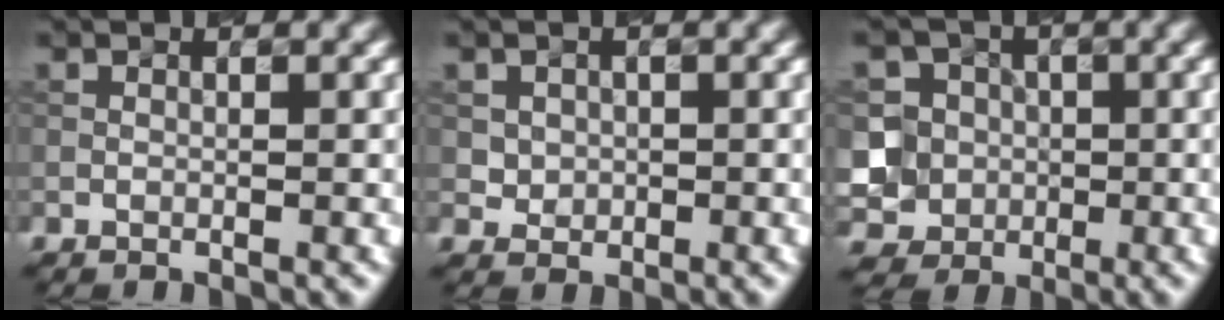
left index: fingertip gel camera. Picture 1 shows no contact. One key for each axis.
{"total": 1.8, "fx": 0.3, "fy": 1.7, "fz": 0.6, "tx": -0.011, "ty": -0.006, "tz": 0.019}
{"total": 9.8, "fx": -1.7, "fy": 9.2, "fz": 2.8, "tx": -0.082, "ty": 0.012, "tz": -0.056}